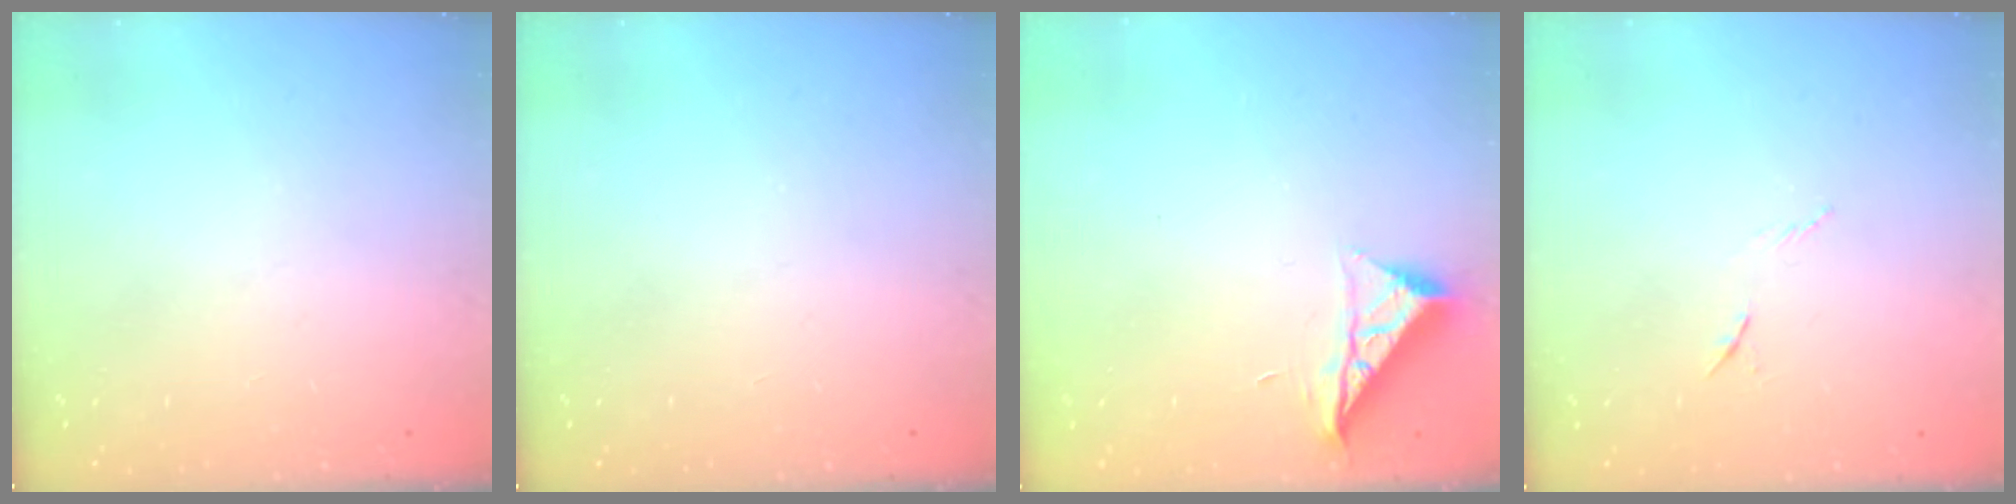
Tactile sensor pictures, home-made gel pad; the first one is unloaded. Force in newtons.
{"total": 0.0}
{"total": 6.6, "press": 6.6, "slide": 0.3}
{"total": 6.2, "press": 6.1, "slide": 0.9}